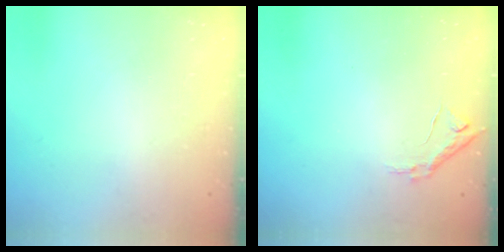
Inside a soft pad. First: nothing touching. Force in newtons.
{"total": 7.4, "press": 7.4, "slide": 0.5}